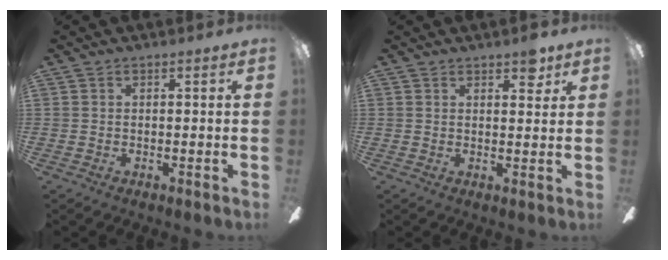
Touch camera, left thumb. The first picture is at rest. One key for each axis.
{"total": 4.6, "fx": 3.4, "fy": 1.8, "fz": 2.5, "tx": -0.016, "ty": -0.017, "tz": 0.052}